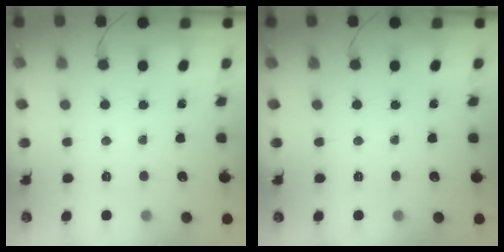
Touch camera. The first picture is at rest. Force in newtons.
{"total": 0.0}